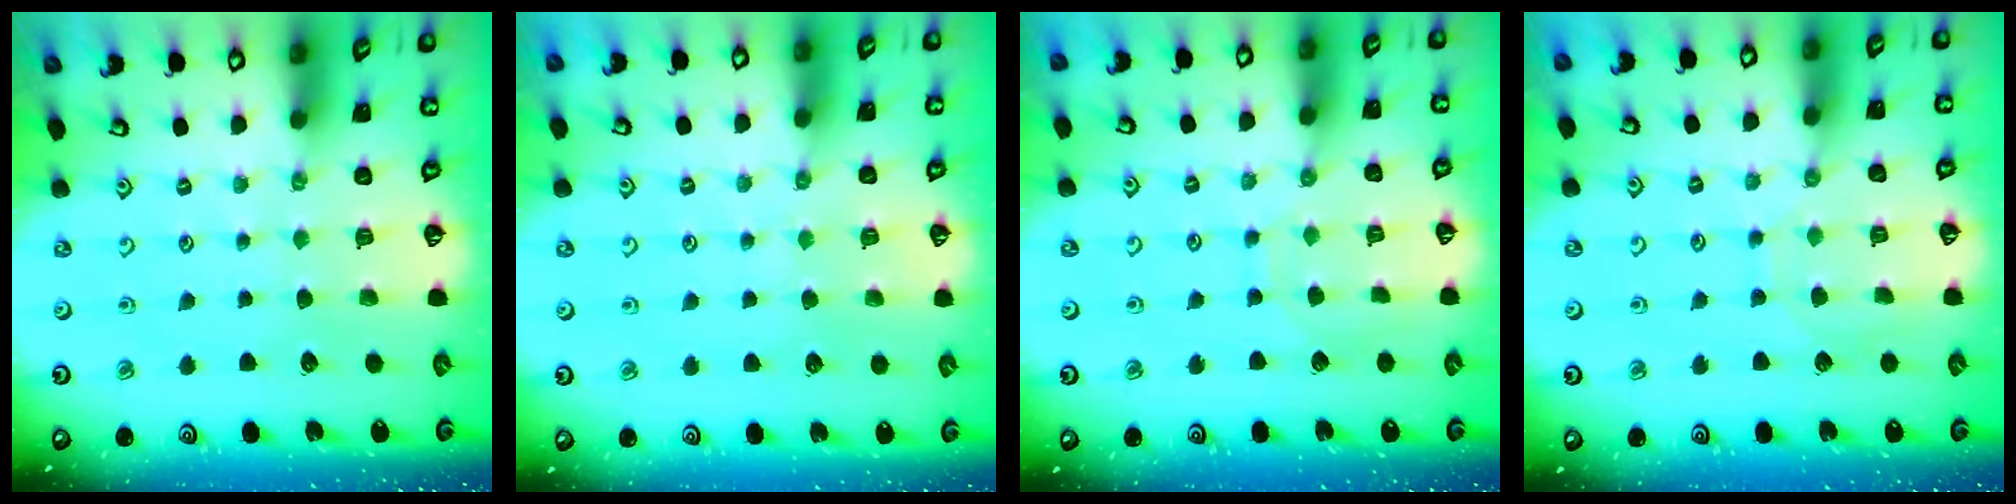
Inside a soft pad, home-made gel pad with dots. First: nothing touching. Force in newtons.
{"total": 4.7, "press": 4.6, "slide": 0.4}
{"total": 6.0, "press": 6.0, "slide": 0.5}
{"total": 6.3, "press": 6.3, "slide": 0.6}